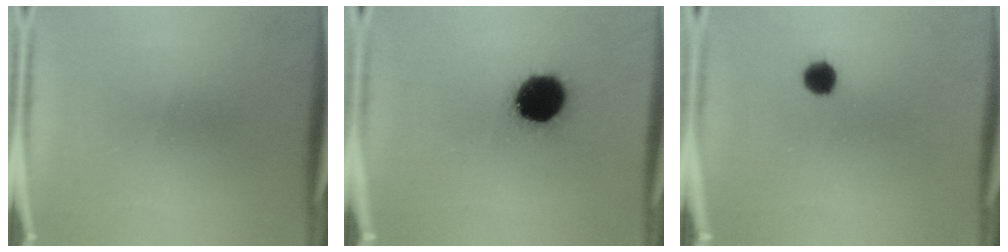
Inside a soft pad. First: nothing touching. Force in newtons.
{"total": 14.7}
{"total": 2.8}